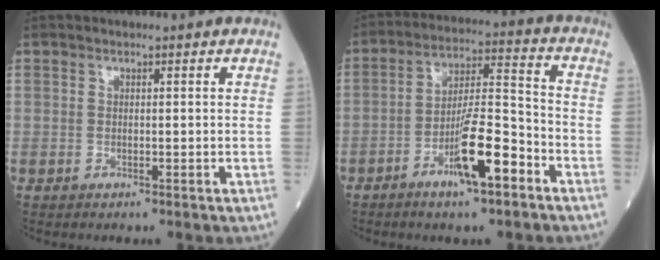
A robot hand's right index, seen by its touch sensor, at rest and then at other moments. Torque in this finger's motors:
{"motor_torque": [0.35, -0.16, 0.24, 0.17]}